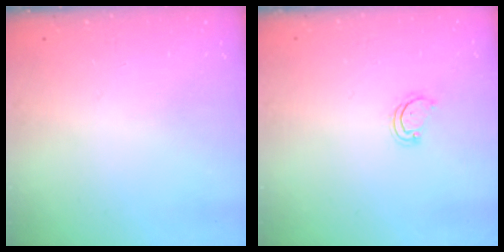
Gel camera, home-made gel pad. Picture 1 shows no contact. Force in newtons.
{"total": 2.9, "press": 2.9, "slide": 0.3}